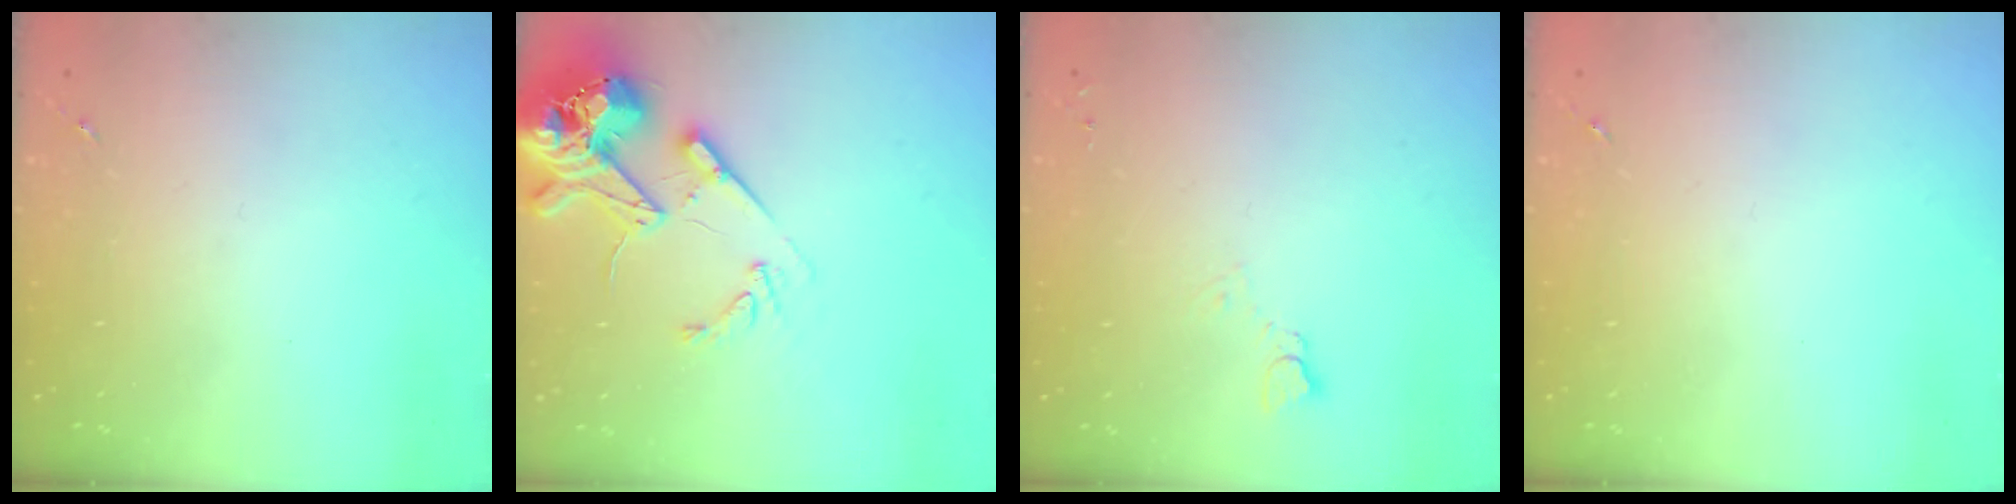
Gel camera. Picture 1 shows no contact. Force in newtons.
{"total": 18.0, "press": 17.8, "slide": 2.8}
{"total": 3.8, "press": 3.8, "slide": 0.3}
{"total": 0.0}